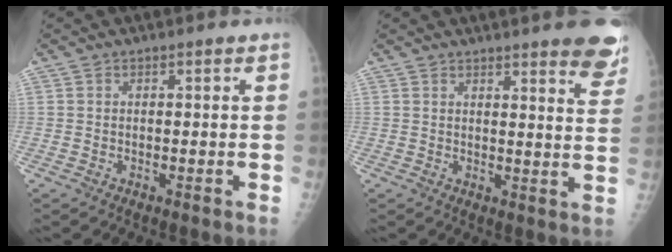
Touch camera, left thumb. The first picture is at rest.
{"total": 10.1, "force": [7.7, 1.7, 6.3], "torque": [-0.047, -0.038, 0.074]}